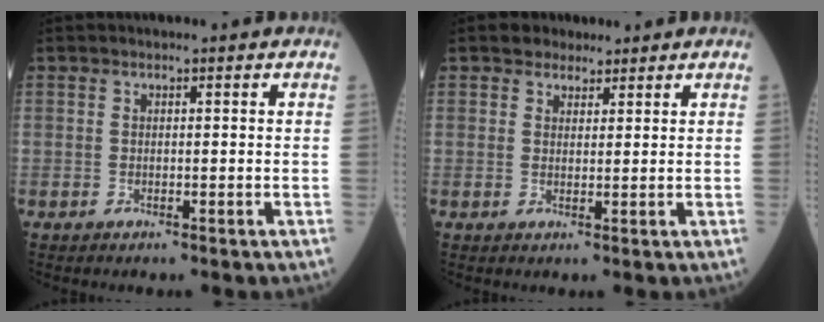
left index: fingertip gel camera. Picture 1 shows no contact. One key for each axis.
{"total": 2.6, "fx": 2.0, "fy": 1.6, "fz": 0.3, "tx": -0.005, "ty": 0.010, "tz": 0.030}